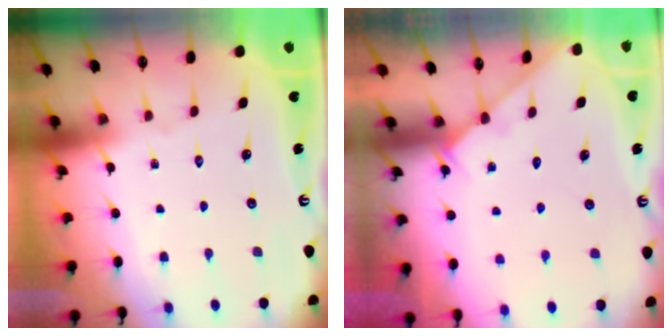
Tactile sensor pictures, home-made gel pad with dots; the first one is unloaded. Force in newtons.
{"total": 3.1, "press": 3.1, "slide": 0.3}